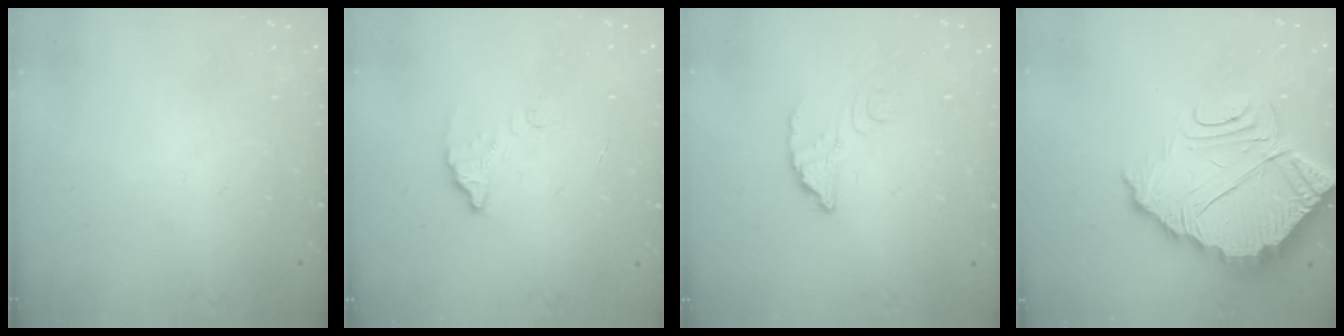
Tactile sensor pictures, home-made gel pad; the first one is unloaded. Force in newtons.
{"total": 2.7, "press": 2.7, "slide": 0.2}
{"total": 4.1, "press": 4.1, "slide": 0.1}
{"total": 9.5, "press": 9.5, "slide": 0.6}